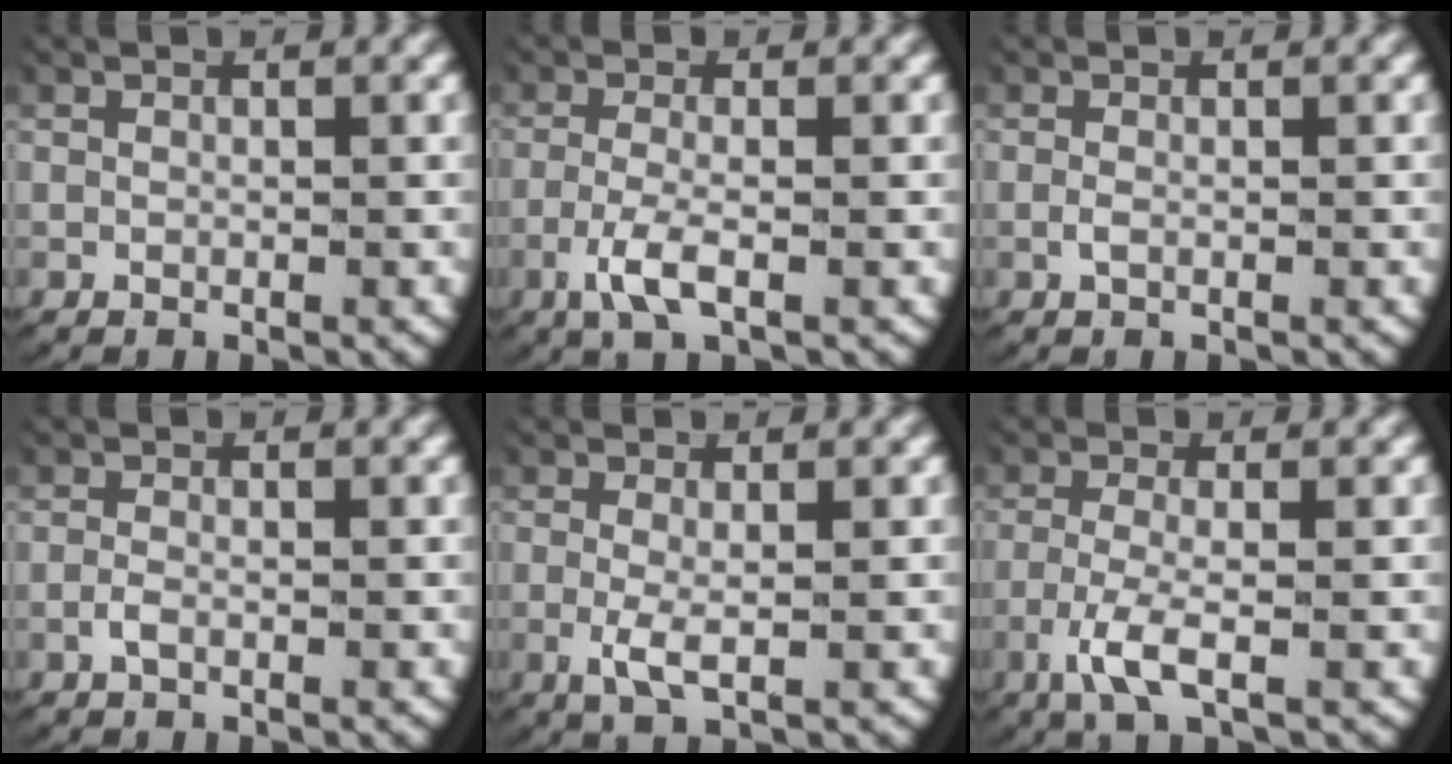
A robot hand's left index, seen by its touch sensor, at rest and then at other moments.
{"total": 3.2, "force": [-1.3, 0.8, 2.8], "torque": [-0.074, -0.014, -0.018]}
{"total": 0.6, "force": [-0.2, 0.1, 0.5], "torque": [-0.021, -0.006, -0.001]}
{"total": 0.9, "force": [-0.5, 0.2, 0.6], "torque": [-0.022, -0.005, -0.010]}
{"total": 2.4, "force": [-0.3, 0.7, 2.2], "torque": [-0.059, -0.017, 0.003]}
{"total": 3.6, "force": [-1.2, 0.9, 3.2], "torque": [-0.085, -0.016, -0.016]}